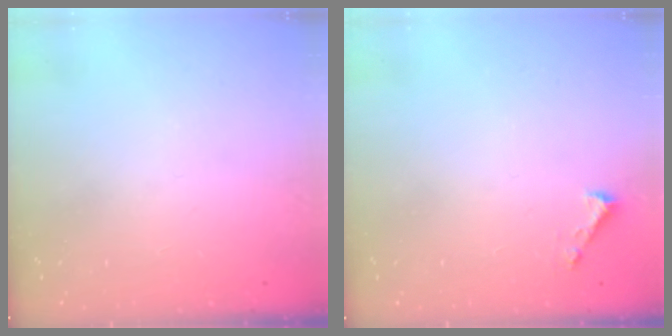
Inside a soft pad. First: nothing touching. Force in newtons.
{"total": 1.6, "press": 1.6, "slide": 0.1}